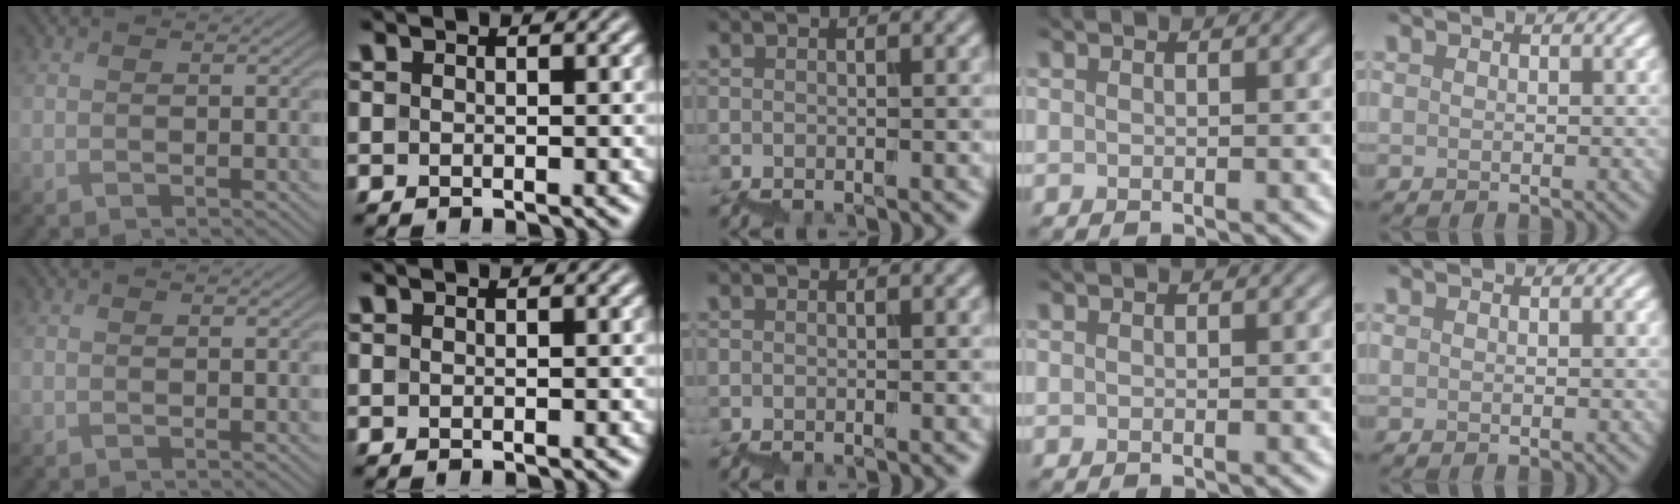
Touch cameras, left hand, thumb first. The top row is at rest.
{}